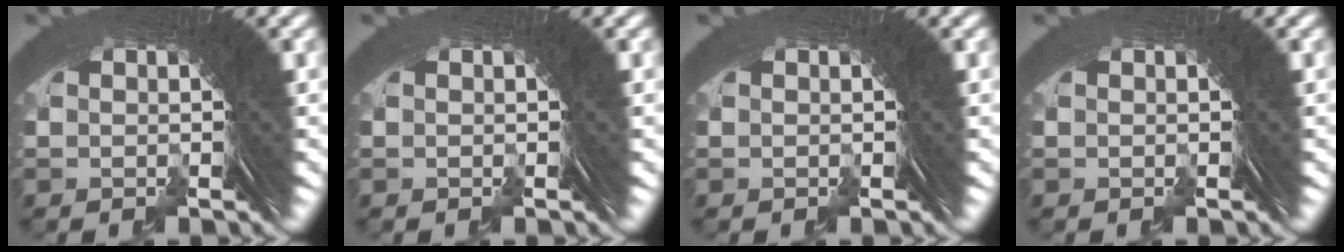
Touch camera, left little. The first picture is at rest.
{"total": 0.0}
{"total": 0.0}
{"total": 0.0}